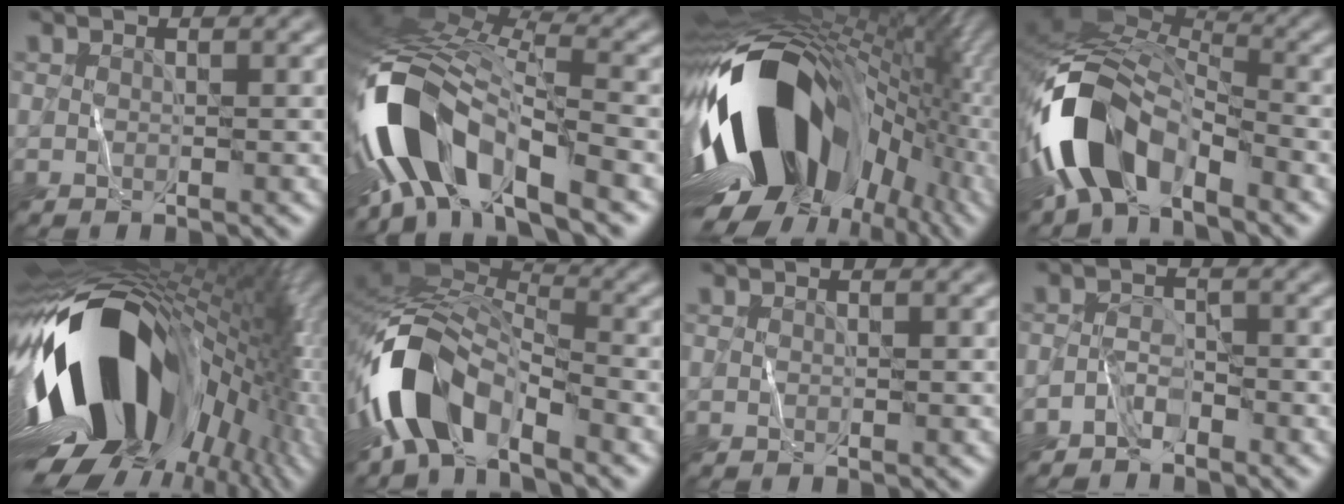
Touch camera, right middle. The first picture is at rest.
{"total": 12.7, "force": [-6.7, 5.0, 9.6], "torque": [-0.185, 0.006, -0.127]}
{"total": 17.5, "force": [-3.2, 11.3, 13.0], "torque": [-0.241, -0.012, -0.051]}
{"total": 10.9, "force": [-5.5, 6.1, 7.2], "torque": [-0.137, 0.004, -0.110]}
{"total": 18.6, "force": [-2.4, 10.3, 15.3], "torque": [-0.278, -0.018, -0.044]}
{"total": 10.0, "force": [-5.4, 5.1, 6.8], "torque": [-0.133, 0.006, -0.110]}
{"total": 0.0}
{"total": 2.1, "force": [-1.7, 0.9, 0.7], "torque": [-0.011, 0.013, -0.037]}